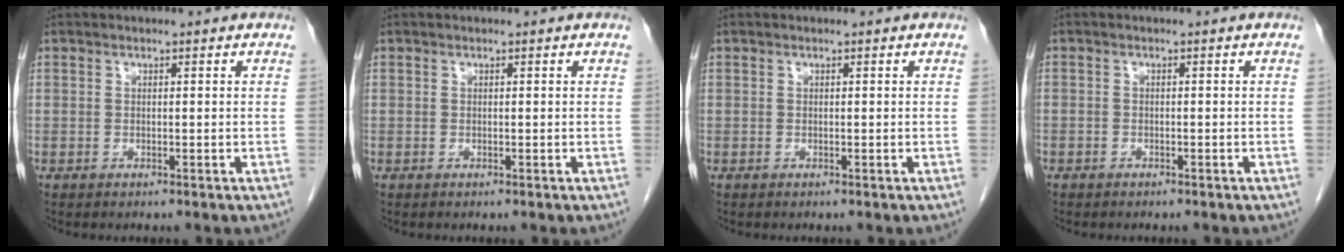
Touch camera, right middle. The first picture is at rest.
{"total": 0.0}
{"total": 0.0}
{"total": 0.9, "force": [-0.7, 0.6, 0.0], "torque": [-0.008, 0.003, -0.013]}